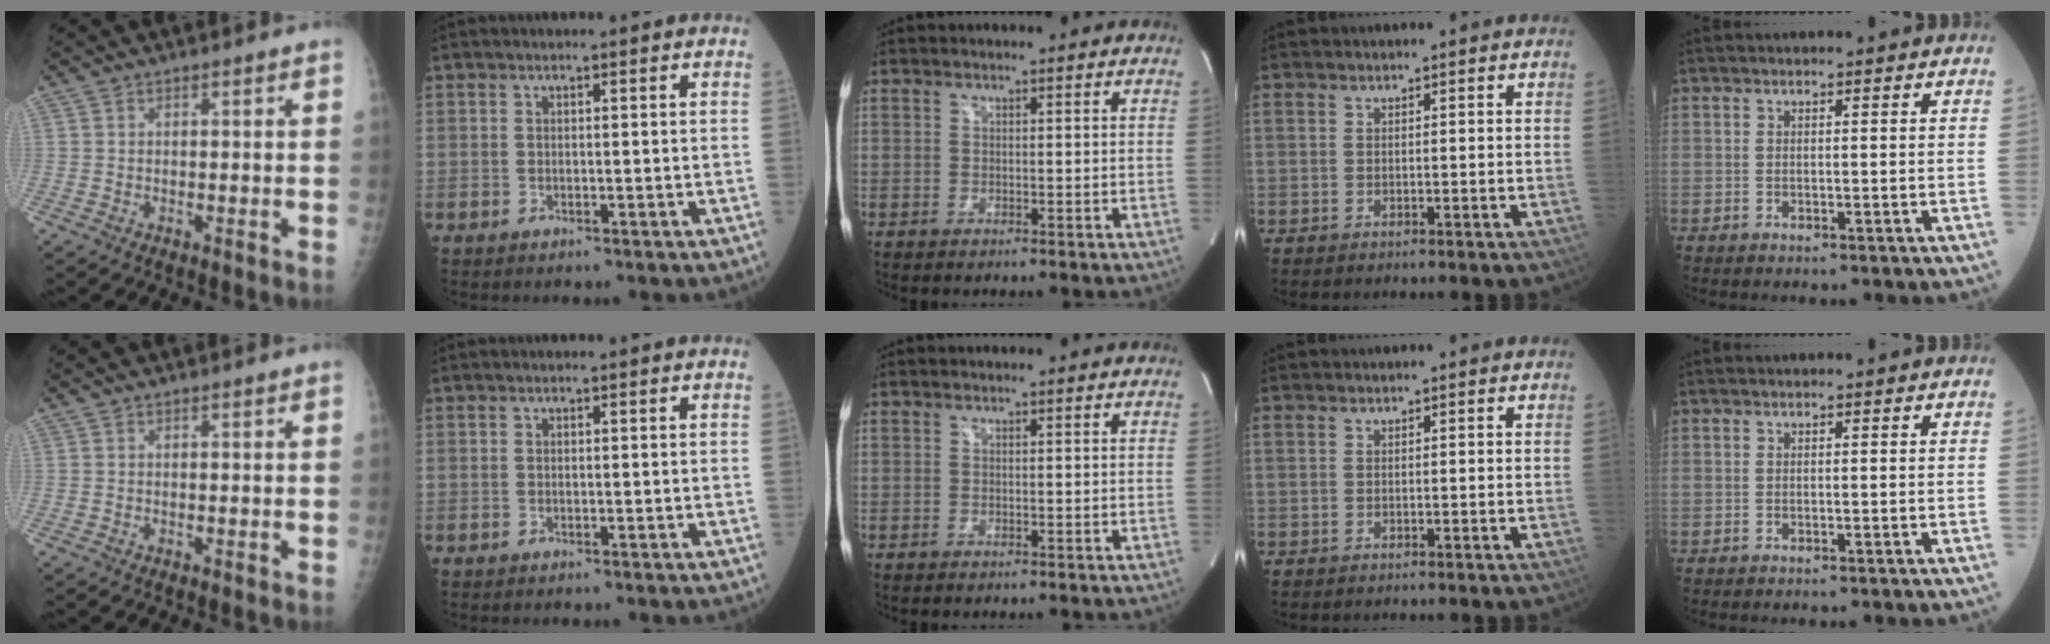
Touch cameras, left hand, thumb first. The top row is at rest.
{}